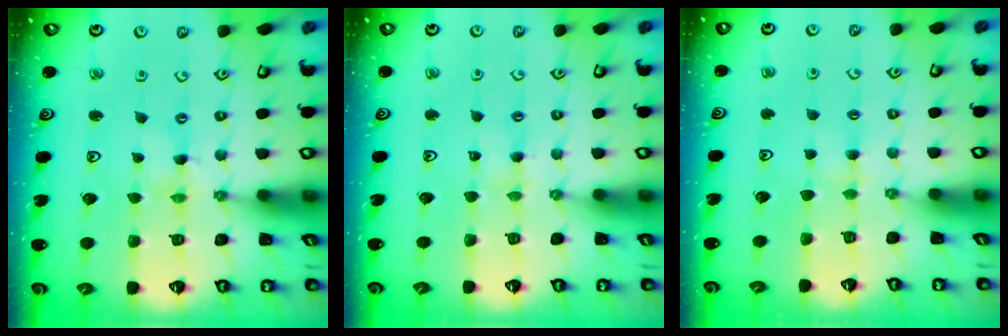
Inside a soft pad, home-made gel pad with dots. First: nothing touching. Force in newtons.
{"total": 2.0, "press": 2.0, "slide": 0.3}
{"total": 2.8, "press": 2.8, "slide": 0.4}